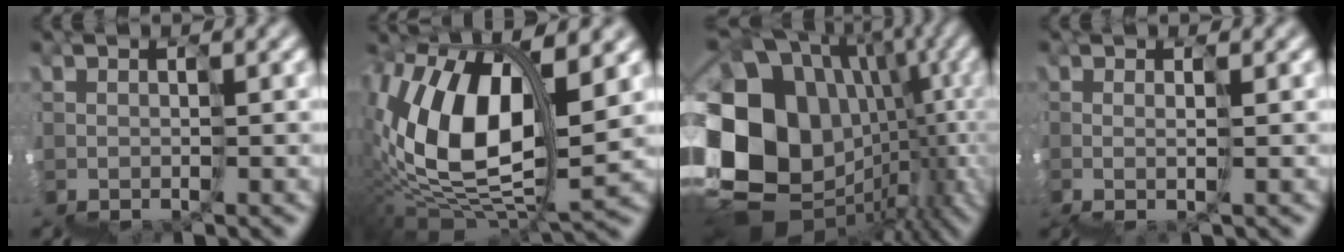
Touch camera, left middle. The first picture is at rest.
{"total": 8.1, "force": [2.7, 4.3, 6.3], "torque": [-0.141, 0.017, 0.042]}
{"total": 15.0, "force": [-0.4, 13.3, 6.8], "torque": [-0.155, -0.007, 0.026]}
{"total": 1.7, "force": [0.4, 0.5, 1.6], "torque": [0.009, 0.015, 0.007]}